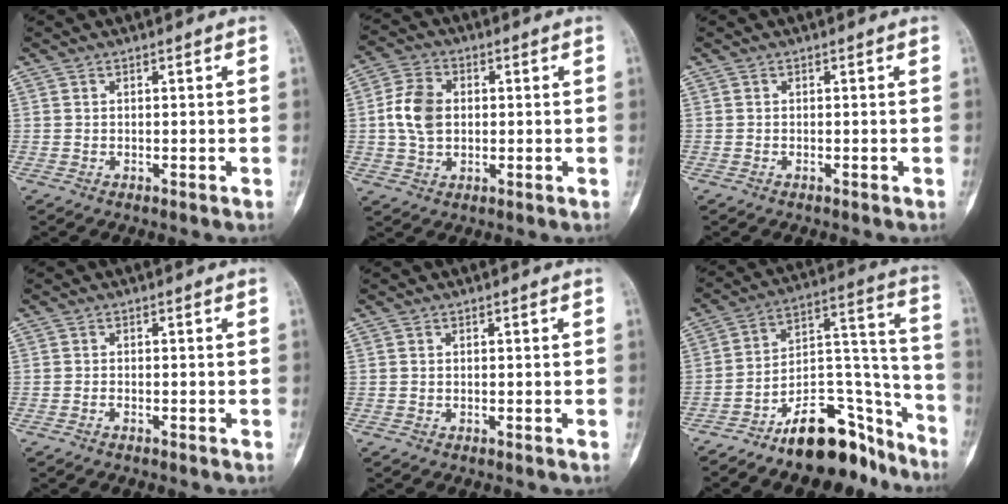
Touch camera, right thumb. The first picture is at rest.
{"total": 8.1, "force": [0.4, 5.8, 5.7], "torque": [-0.104, 0.011, 0.006]}
{"total": 0.0}
{"total": 0.5, "force": [-0.5, 0.2, 0.1], "torque": [-0.005, 0.004, -0.009]}
{"total": 0.0}
{"total": 18.2, "force": [-13.6, 7.8, 9.2], "torque": [-0.091, 0.140, -0.222]}